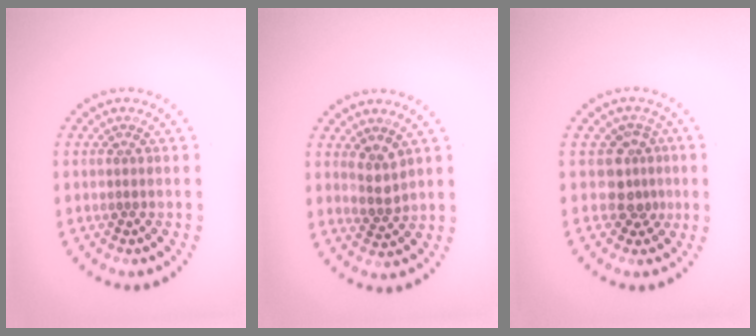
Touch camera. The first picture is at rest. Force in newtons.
{"total": 2.0, "press": 1.8, "slide": 1.0}
{"total": 2.6, "press": 2.0, "slide": 1.8}